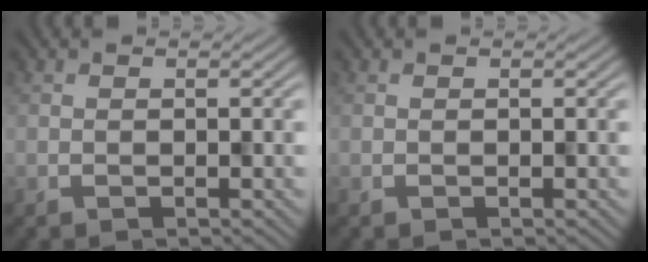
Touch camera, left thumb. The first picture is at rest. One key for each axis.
{"total": 0.0}